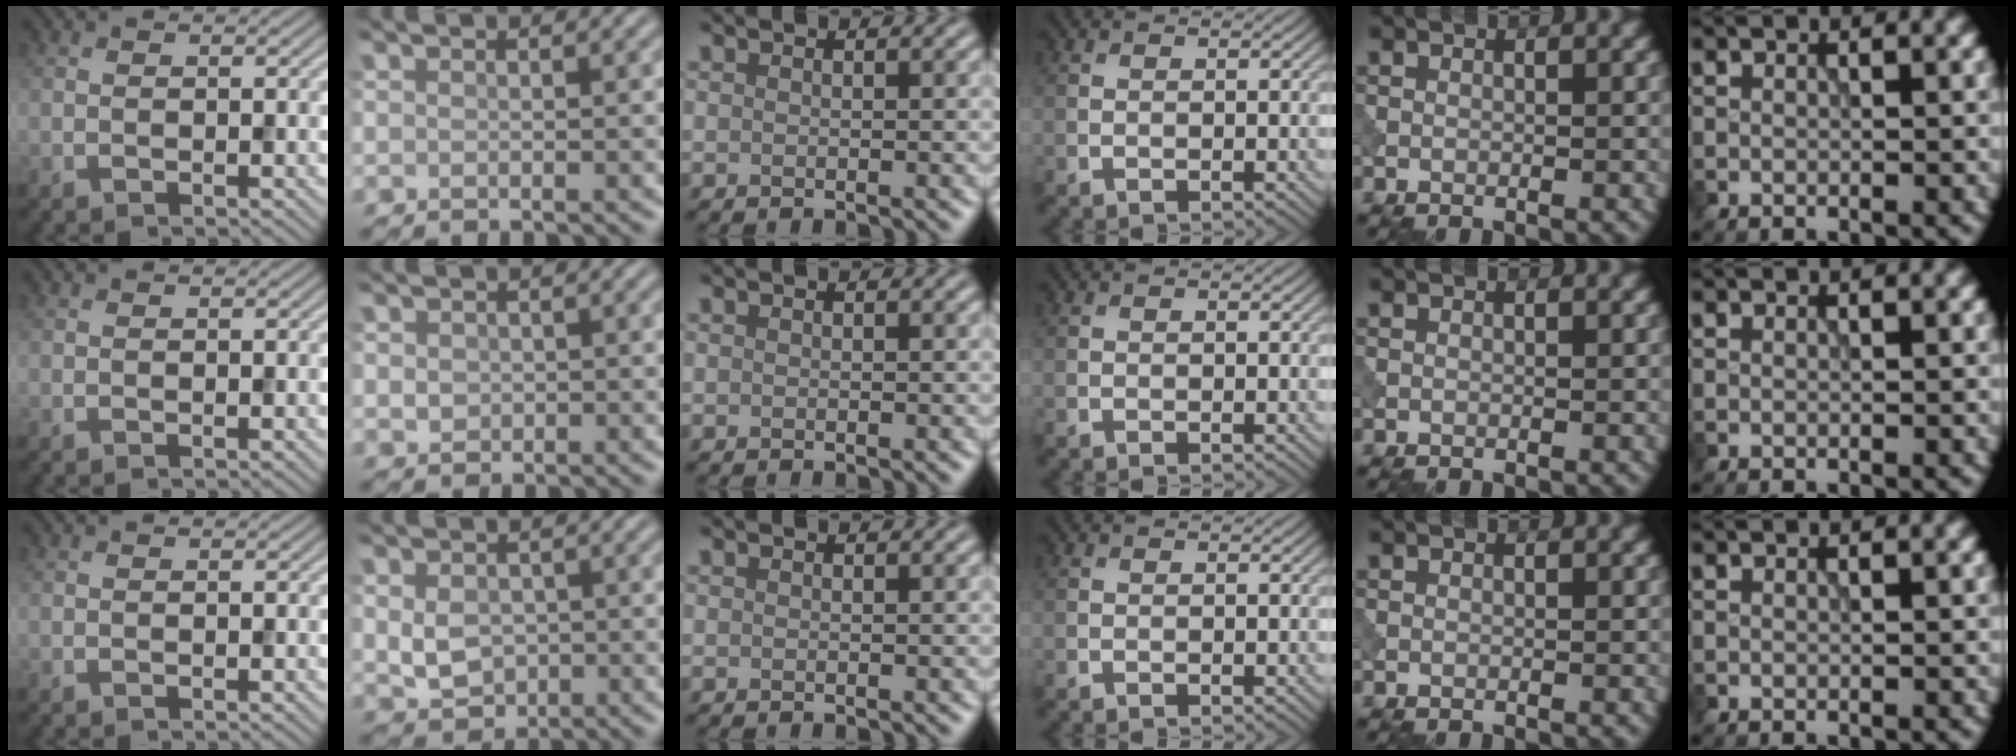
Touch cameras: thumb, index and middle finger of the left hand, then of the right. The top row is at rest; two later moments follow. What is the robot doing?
{"motion": "press", "object": "tv remote"}